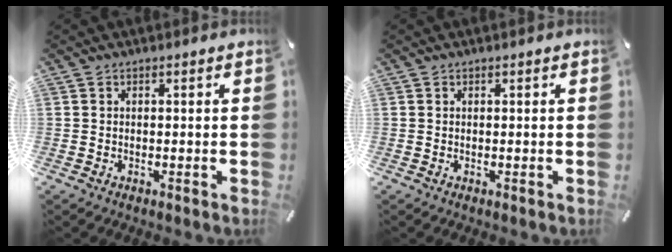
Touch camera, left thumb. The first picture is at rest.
{"total": 0.0}